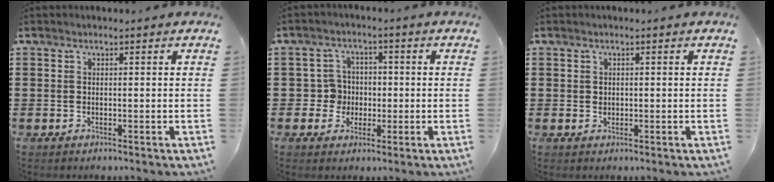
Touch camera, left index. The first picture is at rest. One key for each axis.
{"total": 4.3, "fx": -0.6, "fy": 4.2, "fz": 1.0, "tx": -0.037, "ty": 0.009, "tz": -0.015}
{"total": 0.7, "fx": 0.2, "fy": 0.6, "fz": 0.2, "tx": -0.006, "ty": 0.005, "tz": 0.004}